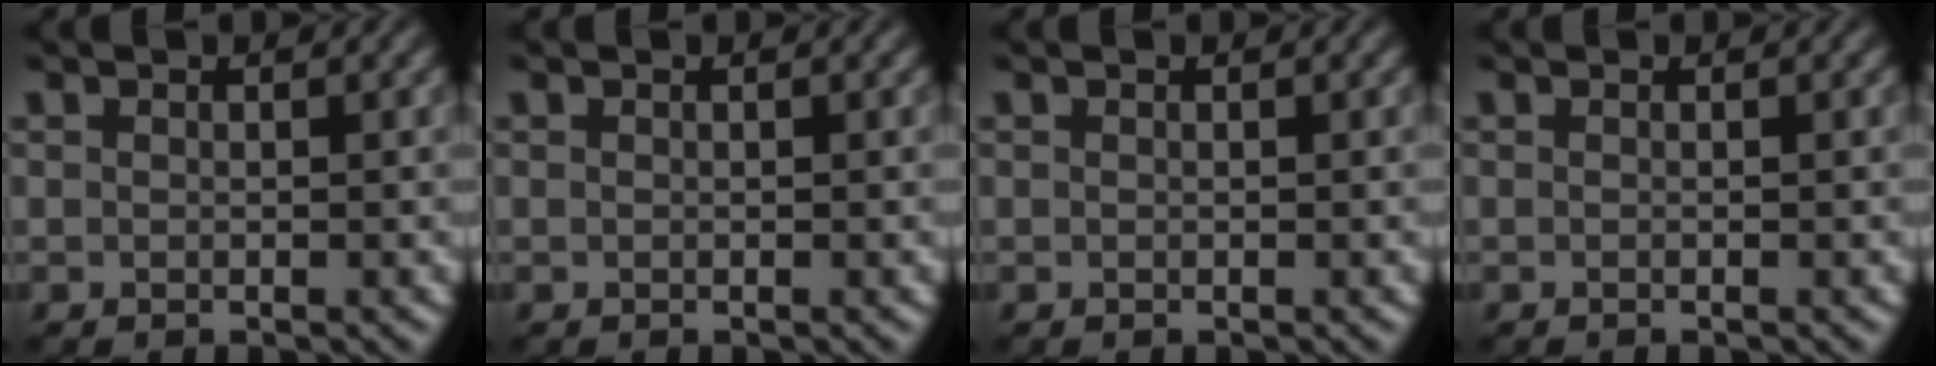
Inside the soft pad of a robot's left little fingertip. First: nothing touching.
{"total": 0.0}
{"total": 0.0}
{"total": 0.7, "force": [0.1, 0.3, 0.6], "torque": [-0.004, -0.002, -0.007]}